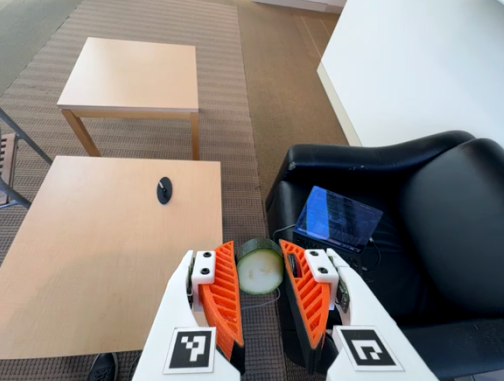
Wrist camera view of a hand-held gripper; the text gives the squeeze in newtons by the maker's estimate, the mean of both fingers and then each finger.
{"total": 9.1, "left": 9.1, "right": 9.2}